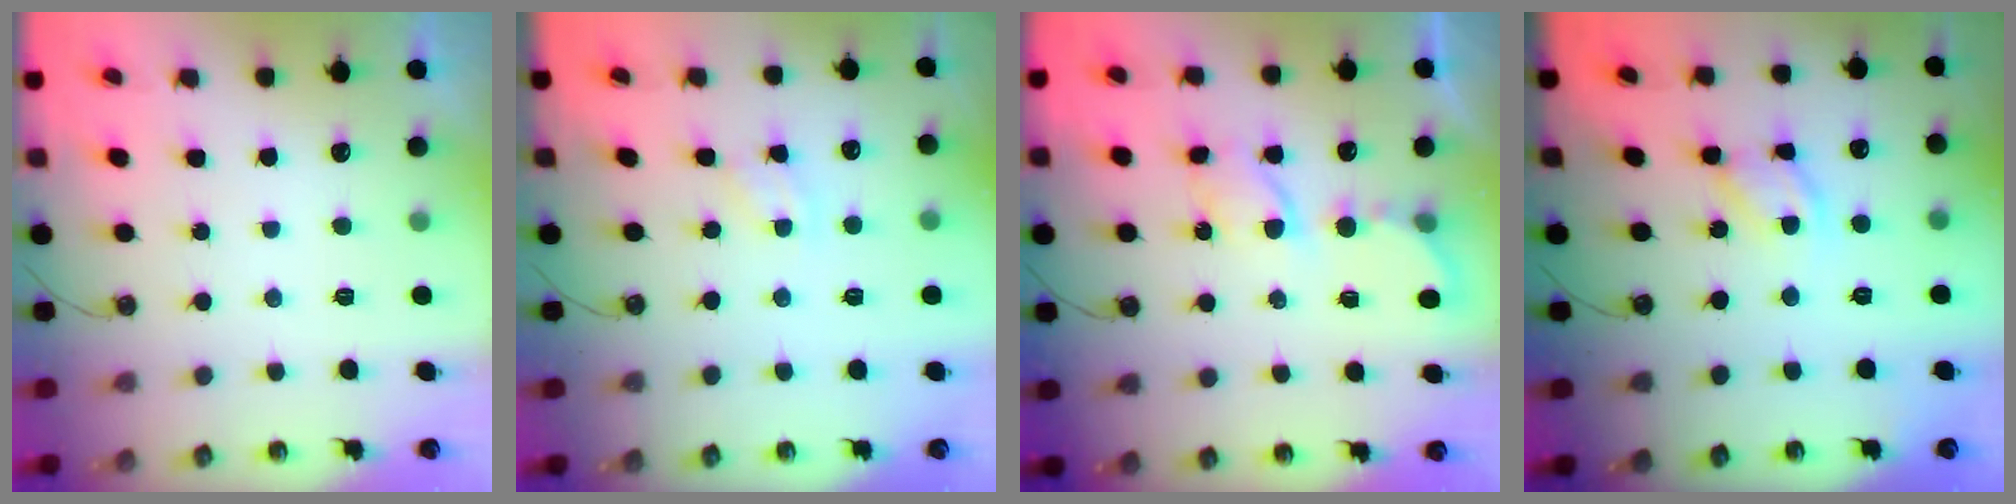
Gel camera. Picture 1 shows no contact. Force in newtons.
{"total": 2.0, "press": 2.0, "slide": 0.3}
{"total": 6.4, "press": 6.3, "slide": 0.4}
{"total": 9.7, "press": 9.7, "slide": 0.6}